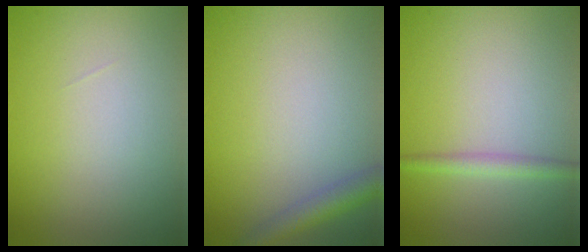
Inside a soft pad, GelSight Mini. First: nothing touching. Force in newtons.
{"total": 2.6, "press": 2.6, "slide": 0.1}
{"total": 1.7, "press": 1.7, "slide": 0.1}